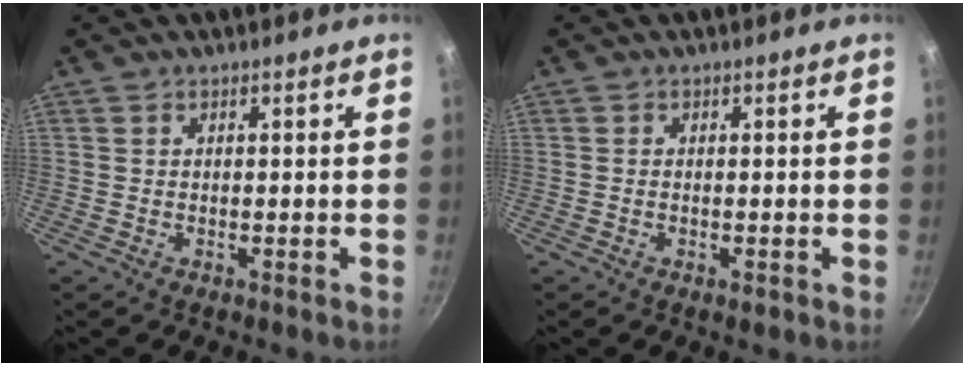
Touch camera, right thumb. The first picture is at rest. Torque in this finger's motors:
{"motor_torque": [0.05, 0.18, -0.07, 0.04, -0.06]}